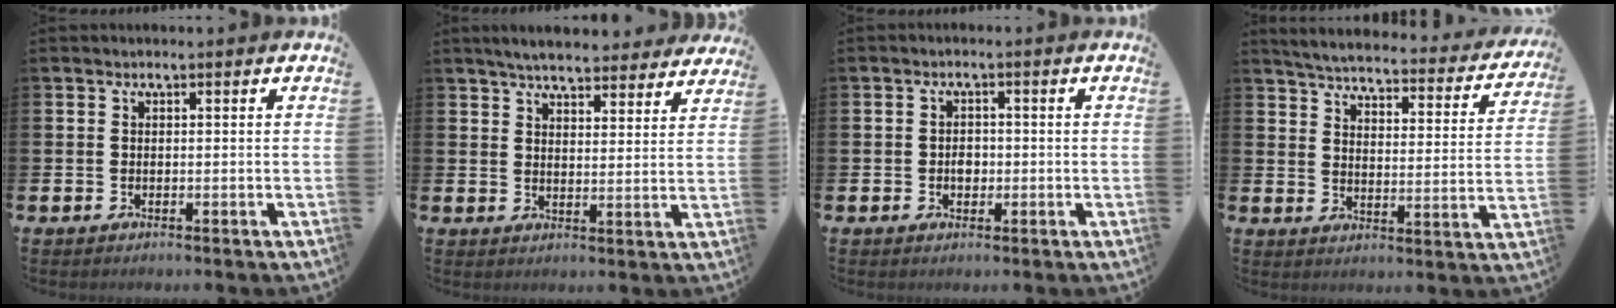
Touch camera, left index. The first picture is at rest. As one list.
[{"total": 5.8, "force": [5.6, 0.9, 1.2], "torque": [-0.032, -0.029, 0.098]}, {"total": 1.8, "force": [-0.3, 1.5, 1.1], "torque": [-0.002, -0.001, -0.011]}, {"total": 4.5, "force": [4.3, 0.7, 1.3], "torque": [-0.054, -0.035, 0.068]}]